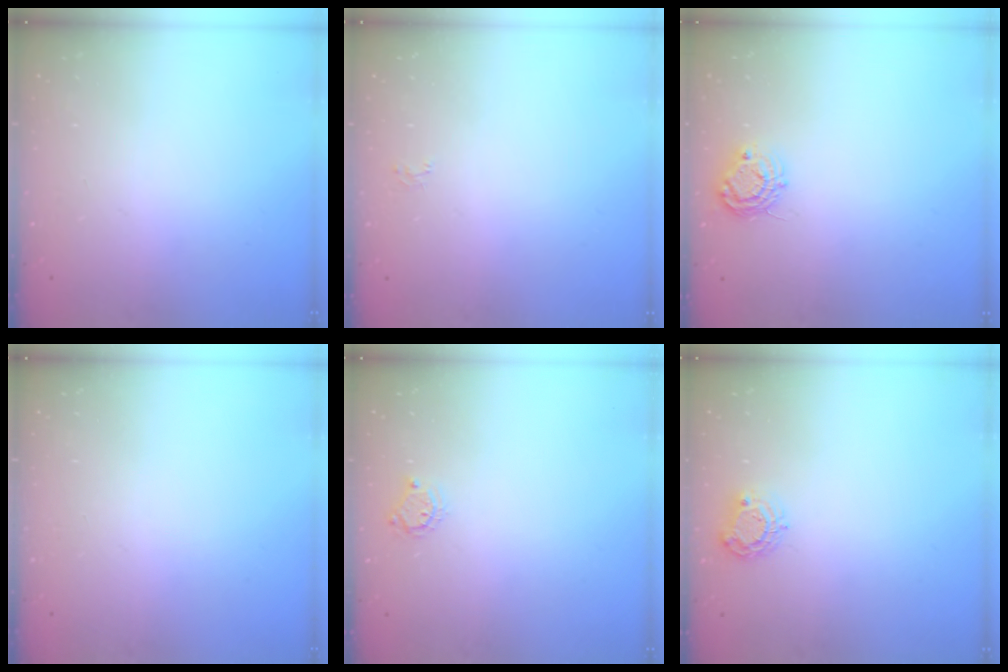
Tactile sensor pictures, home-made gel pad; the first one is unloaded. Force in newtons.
{"total": 2.6, "press": 2.6, "slide": 0.2}
{"total": 7.5, "press": 7.5, "slide": 0.4}
{"total": 0.0}
{"total": 4.1, "press": 4.1, "slide": 0.3}
{"total": 5.9, "press": 5.9, "slide": 0.3}